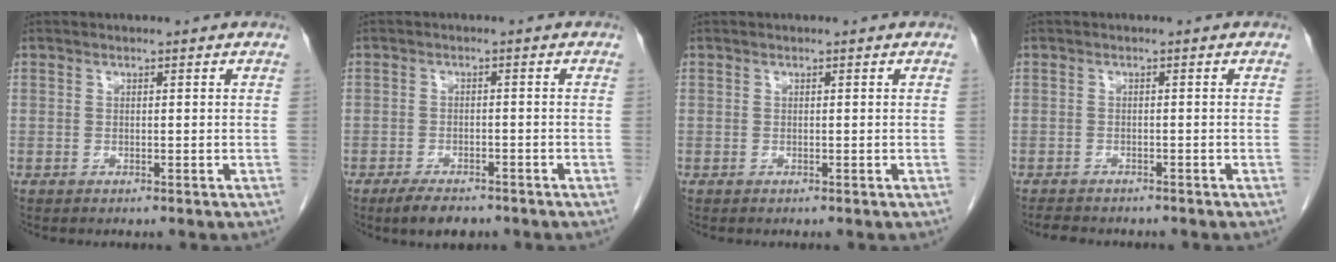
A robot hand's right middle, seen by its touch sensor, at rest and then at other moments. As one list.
[{"total": 4.4, "force": [-3.4, 1.6, 2.3], "torque": [-0.045, -0.006, -0.051]}, {"total": 0.0}, {"total": 4.1, "force": [-3.7, 1.2, 1.5], "torque": [-0.032, -0.009, -0.051]}]